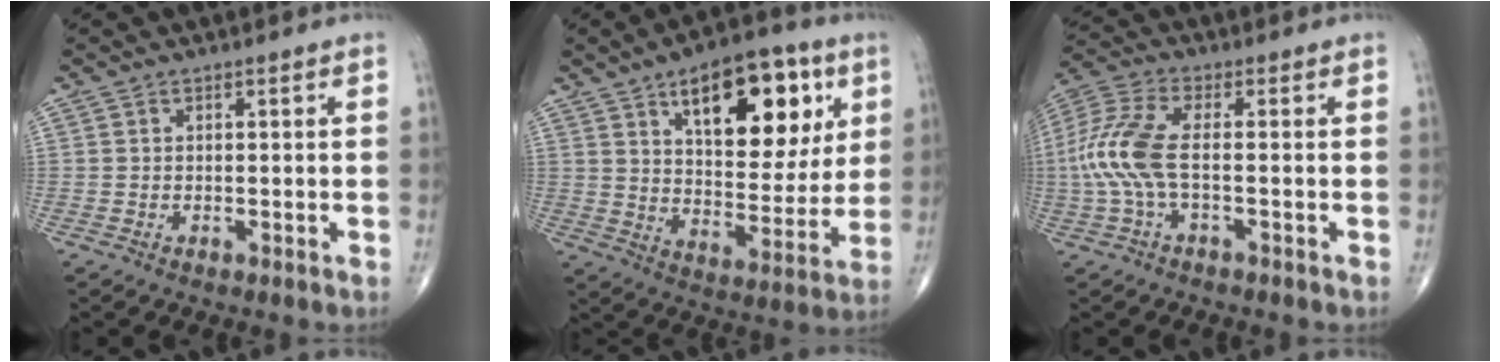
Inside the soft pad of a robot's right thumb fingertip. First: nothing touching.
{"total": 21.0, "force": [8.7, 10.4, 16.0], "torque": [-0.180, -0.031, 0.132]}
{"total": 10.1, "force": [-1.1, 3.7, 9.3], "torque": [-0.238, 0.024, -0.027]}